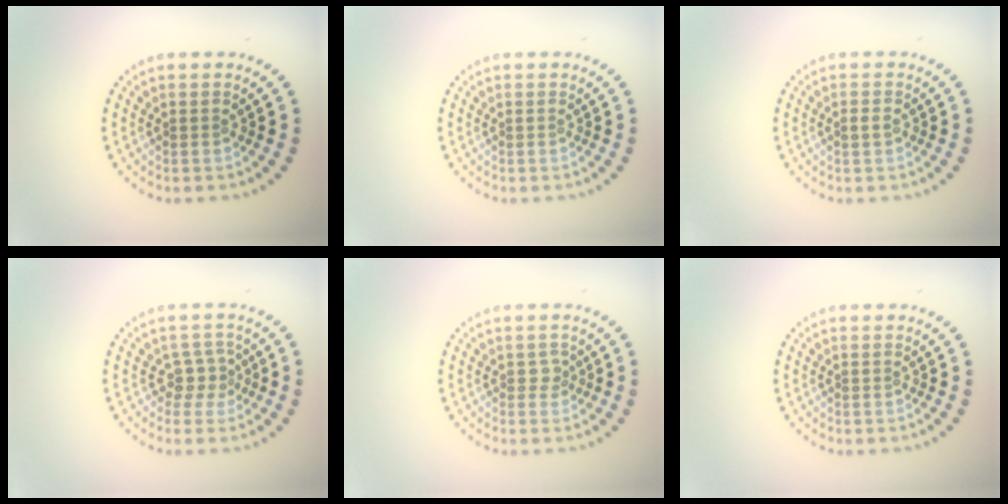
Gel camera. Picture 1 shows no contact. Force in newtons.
{"total": 0.0}
{"total": 1.0, "press": 1.0, "slide": 0.1}
{"total": 1.8, "press": 1.3, "slide": 1.3}
{"total": 0.9, "press": 0.7, "slide": 0.5}
{"total": 0.0}